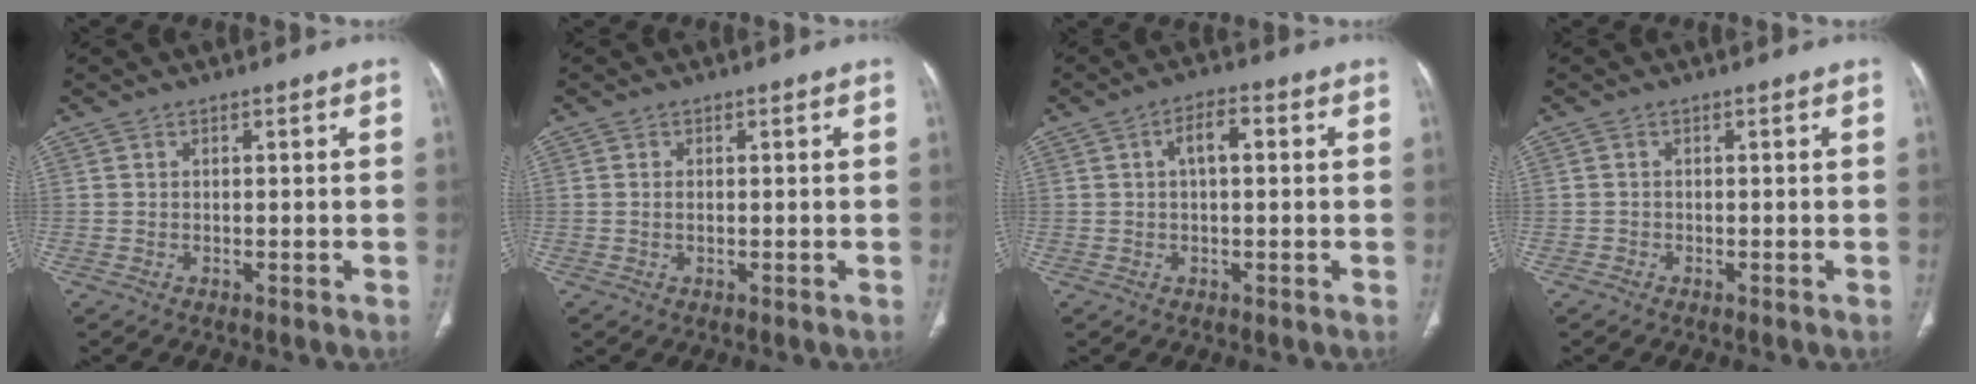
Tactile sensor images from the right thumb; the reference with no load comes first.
{"total": 0.9, "force": [0.1, 0.3, 0.8], "torque": [-0.022, 0.002, 0.003]}
{"total": 4.5, "force": [0.9, 1.9, 4.0], "torque": [-0.068, 0.013, 0.011]}
{"total": 0.7, "force": [-0.5, 0.5, 0.0], "torque": [-0.002, 0.003, -0.014]}